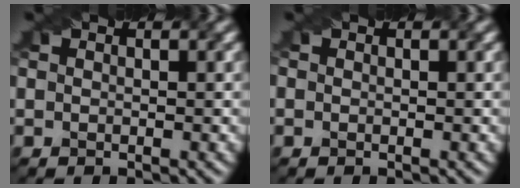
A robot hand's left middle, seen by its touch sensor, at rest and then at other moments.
{"total": 0.5, "force": [0.1, 0.4, 0.3], "torque": [-0.004, 0.005, -0.004]}